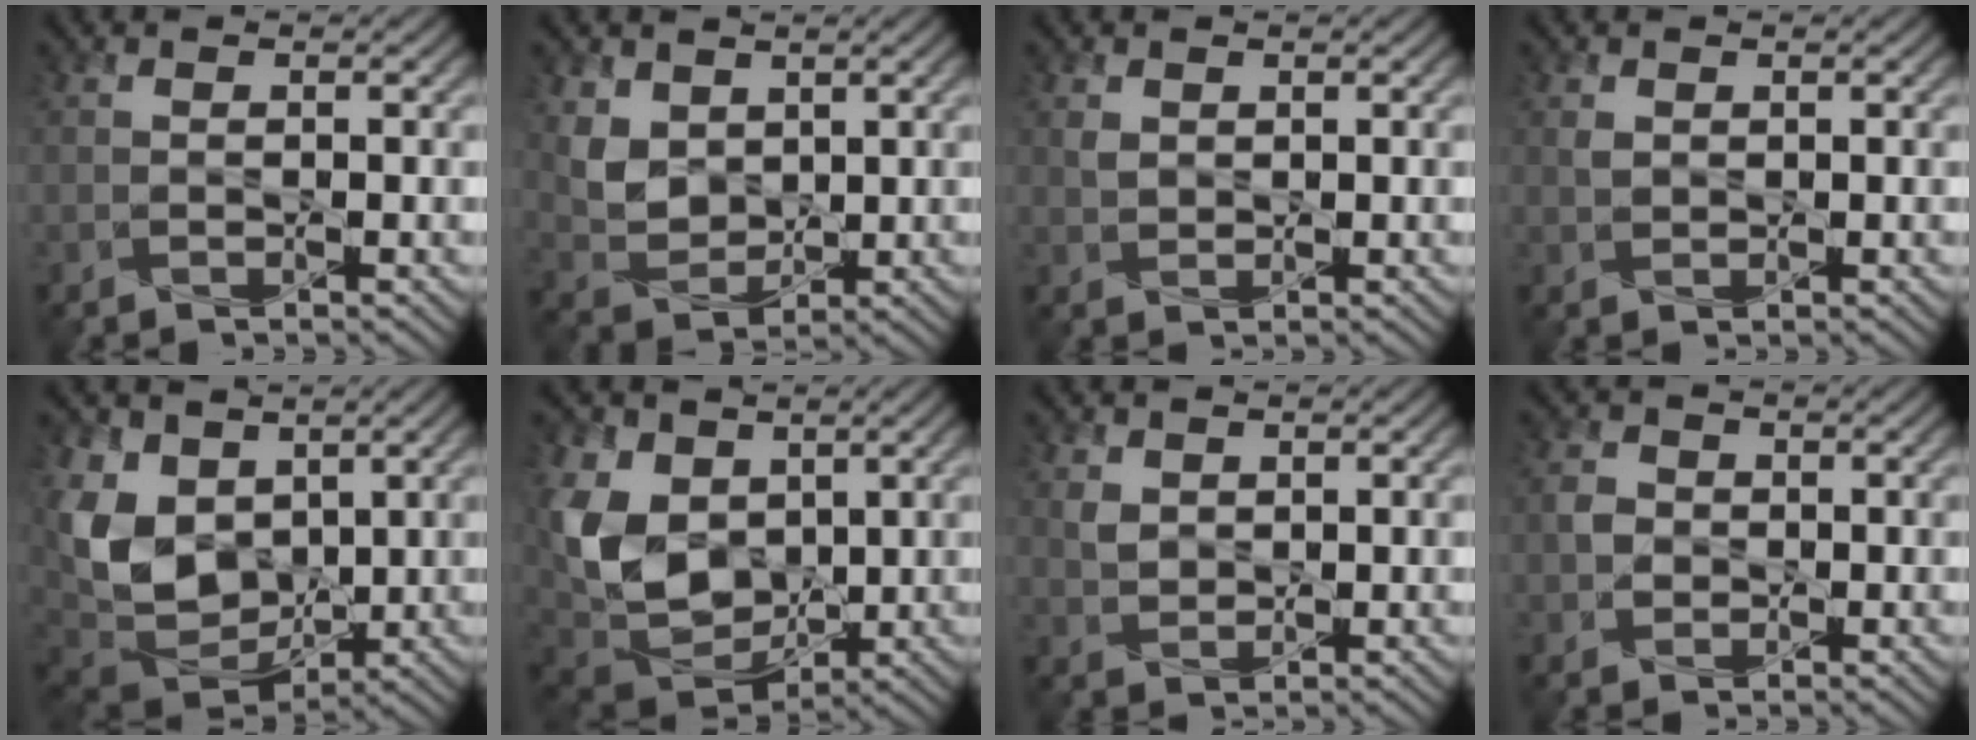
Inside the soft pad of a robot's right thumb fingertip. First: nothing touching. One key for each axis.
{"total": 4.8, "fx": 2.1, "fy": 3.6, "fz": 2.4, "tx": -0.069, "ty": -0.011, "tz": 0.043}
{"total": 1.3, "fx": 0.7, "fy": 1.0, "fz": 0.6, "tx": -0.017, "ty": -0.001, "tz": 0.016}
{"total": 1.0, "fx": 0.5, "fy": 0.7, "fz": 0.5, "tx": -0.015, "ty": -0.001, "tz": 0.012}
{"total": 11.4, "fx": 2.8, "fy": 8.2, "fz": 7.4, "tx": -0.214, "ty": 0.000, "tz": 0.054}
{"total": 12.2, "fx": 2.4, "fy": 8.8, "fz": 8.0, "tx": -0.223, "ty": 0.006, "tz": 0.042}
{"total": 2.1, "fx": 1.0, "fy": 1.5, "fz": 1.0, "tx": -0.028, "ty": -0.002, "tz": 0.024}
{"total": 2.1, "fx": -0.1, "fy": 1.9, "fz": 0.8, "tx": -0.019, "ty": -0.001, "tz": -0.007}